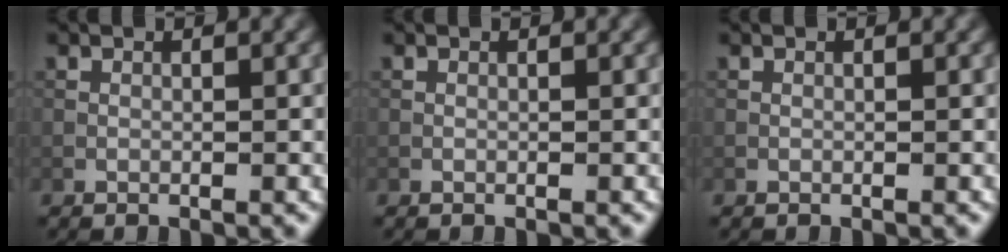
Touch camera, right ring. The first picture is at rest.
{"total": 0.0}
{"total": 0.0}